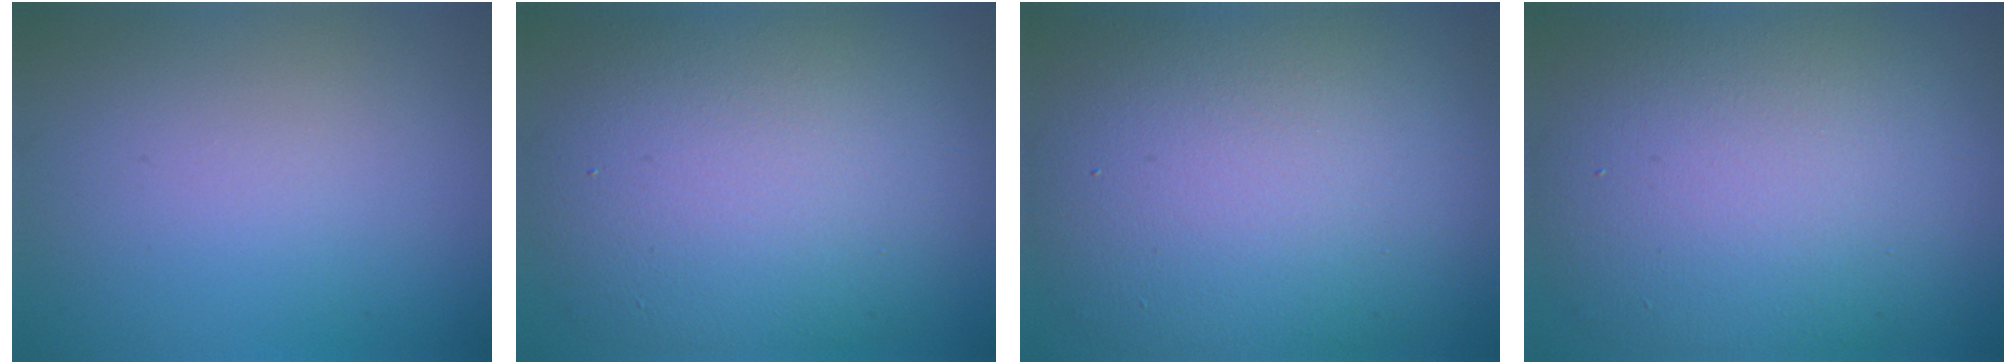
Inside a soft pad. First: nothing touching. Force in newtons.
{"total": 11.5, "press": 11.4, "slide": 0.7}
{"total": 13.9, "press": 13.9, "slide": 0.8}
{"total": 13.4, "press": 13.3, "slide": 0.8}